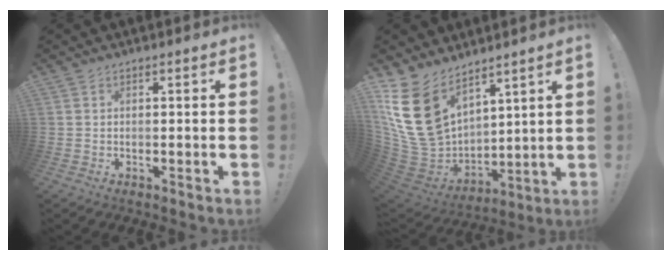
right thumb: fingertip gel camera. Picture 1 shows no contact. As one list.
[{"total": 18.7, "force": [9.6, 12.4, 10.3], "torque": [-0.207, -0.057, 0.196]}]